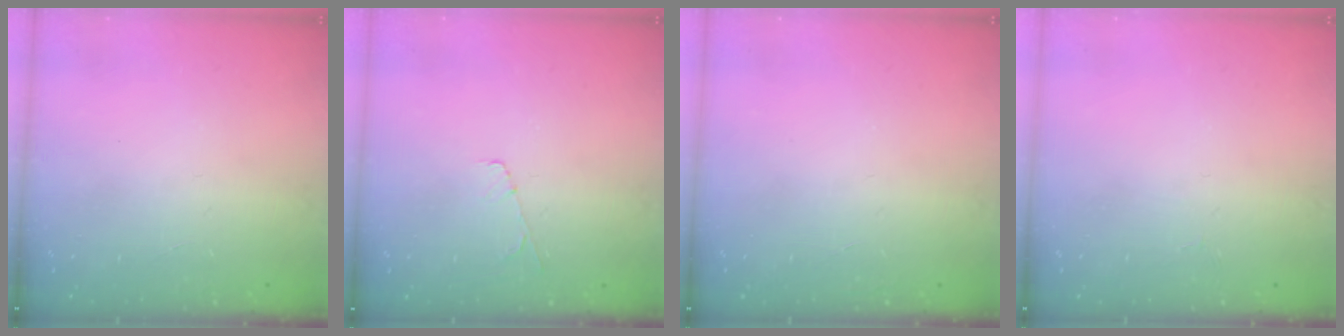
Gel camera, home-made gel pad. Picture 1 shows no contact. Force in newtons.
{"total": 3.9, "press": 3.9, "slide": 0.5}
{"total": 0.0}
{"total": 1.6, "press": 1.6, "slide": 0.2}